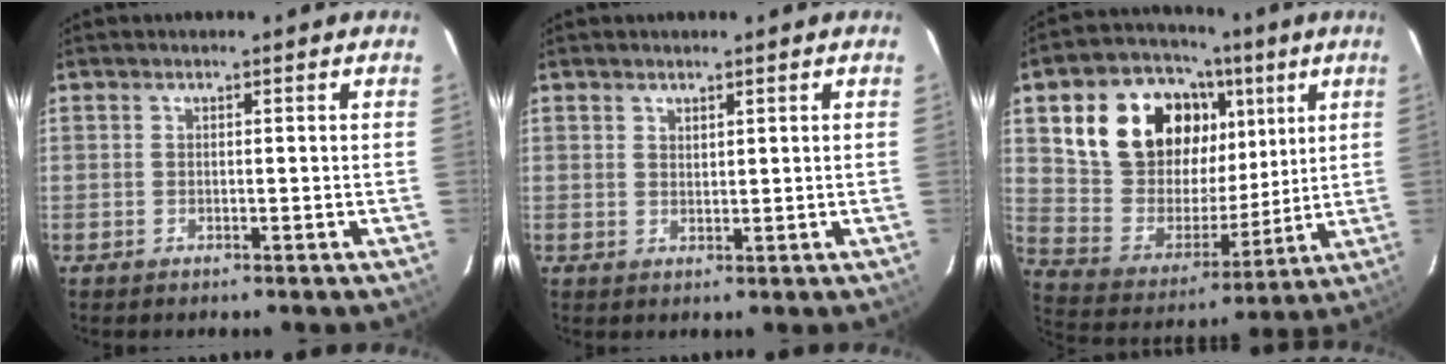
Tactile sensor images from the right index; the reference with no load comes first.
{"total": 1.3, "force": [1.1, 0.7, 0.3], "torque": [-0.003, 0.001, 0.019]}
{"total": 20.9, "force": [8.8, 15.4, 11.2], "torque": [-0.240, 0.040, 0.175]}